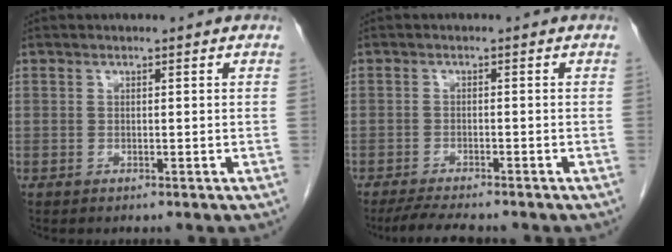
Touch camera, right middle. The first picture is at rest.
{"total": 5.3, "force": [-4.6, 0.6, 2.5], "torque": [-0.043, -0.014, -0.075]}